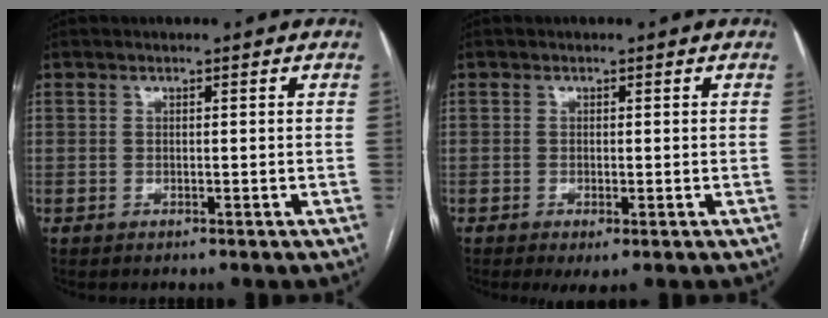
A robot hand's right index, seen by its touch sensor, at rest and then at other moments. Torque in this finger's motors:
{"motor_torque": [0.48, -0.16, 0.24, 0.05]}